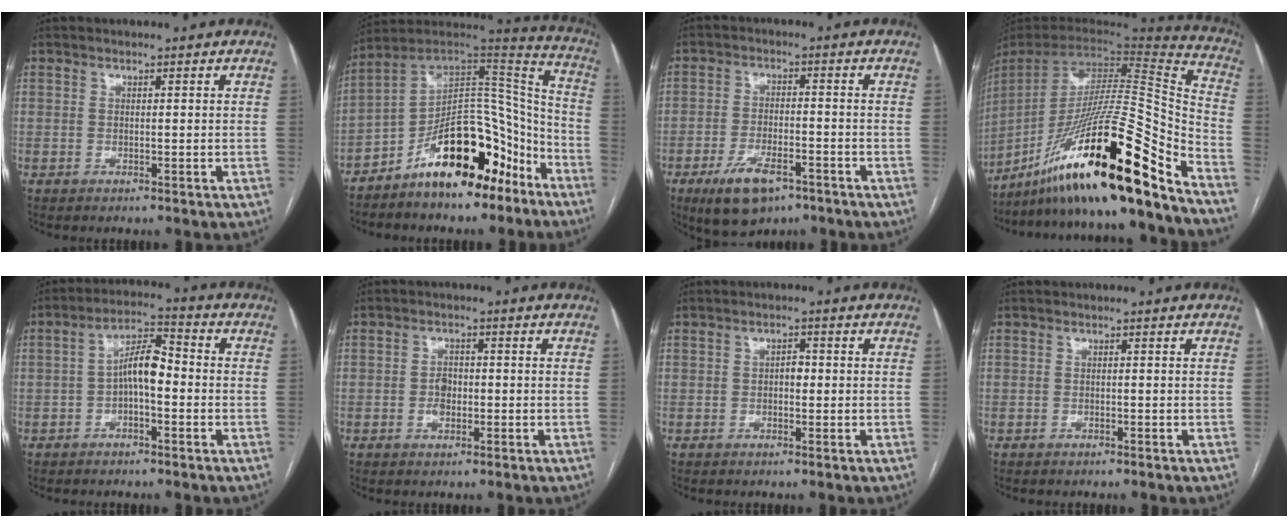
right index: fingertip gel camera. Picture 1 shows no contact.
{"total": 18.0, "force": [-10.9, 7.0, 12.4], "torque": [-0.198, 0.047, -0.179]}
{"total": 8.4, "force": [-5.1, 3.4, 5.8], "torque": [-0.112, -0.010, -0.083]}
{"total": 30.6, "force": [-20.6, 1.3, 22.5], "torque": [-0.354, -0.015, -0.351]}
{"total": 6.6, "force": [-1.0, 2.3, 6.1], "torque": [-0.111, 0.026, -0.019]}
{"total": 2.6, "force": [-0.6, 1.8, 1.8], "torque": [-0.032, 0.005, -0.010]}
{"total": 1.6, "force": [-0.1, 1.0, 1.3], "torque": [-0.015, 0.005, -0.004]}
{"total": 0.0}